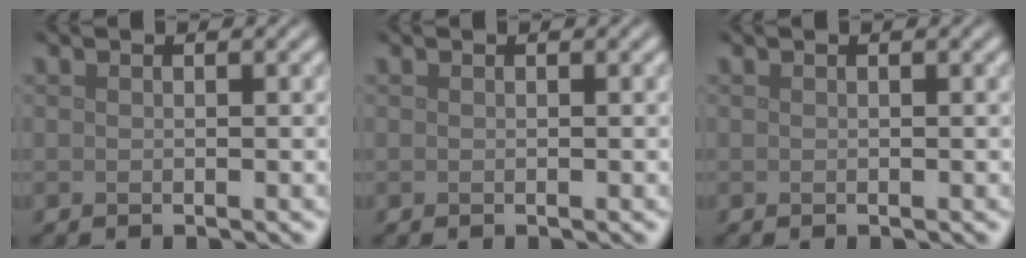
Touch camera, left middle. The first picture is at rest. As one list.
[{"total": 0.0}, {"total": 0.0}]